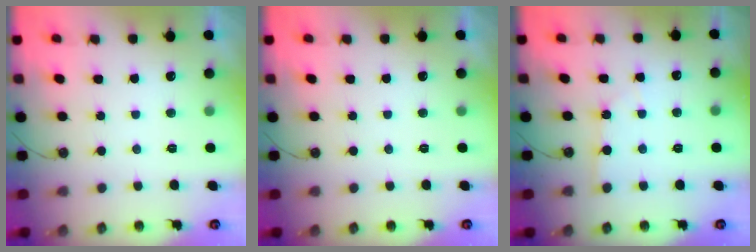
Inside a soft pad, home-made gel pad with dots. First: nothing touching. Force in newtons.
{"total": 0.0}
{"total": 2.6, "press": 2.6, "slide": 0.4}